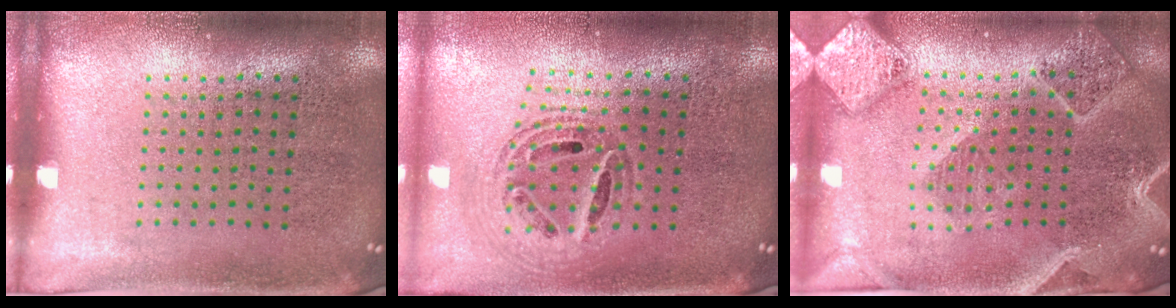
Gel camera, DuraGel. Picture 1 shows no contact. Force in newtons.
{"total": 0.9, "press": 0.9, "slide": 0.2}
{"total": 2.7, "press": 2.4, "slide": 1.2}